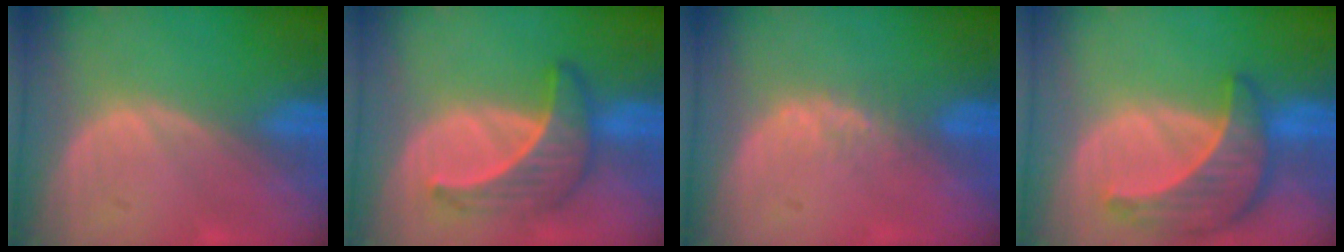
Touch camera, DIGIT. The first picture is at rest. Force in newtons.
{"total": 6.7, "press": 6.1, "slide": 2.6}
{"total": 2.1, "press": 1.7, "slide": 1.2}
{"total": 8.9, "press": 8.0, "slide": 3.7}